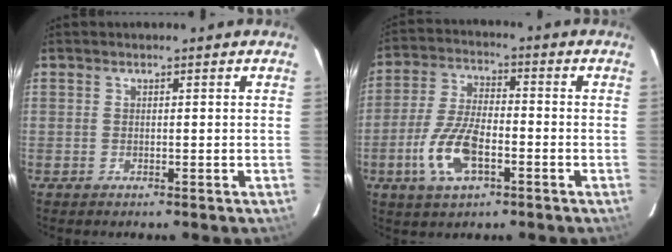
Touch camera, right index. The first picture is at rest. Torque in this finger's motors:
{"motor_torque": [1.39, -0.54, 0.43, 0.10]}